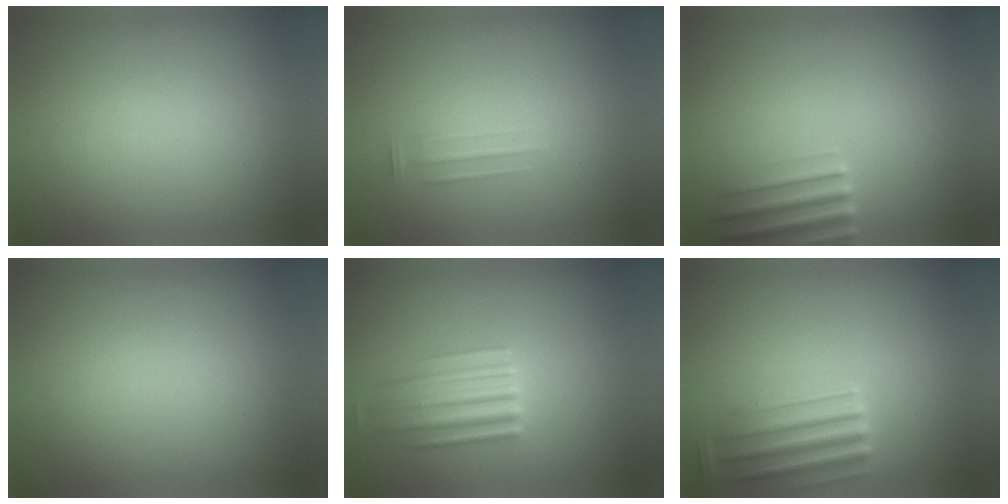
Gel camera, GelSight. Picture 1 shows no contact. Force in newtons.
{"total": 1.6}
{"total": 2.8}
{"total": 0.0}
{"total": 3.7}
{"total": 4.3}